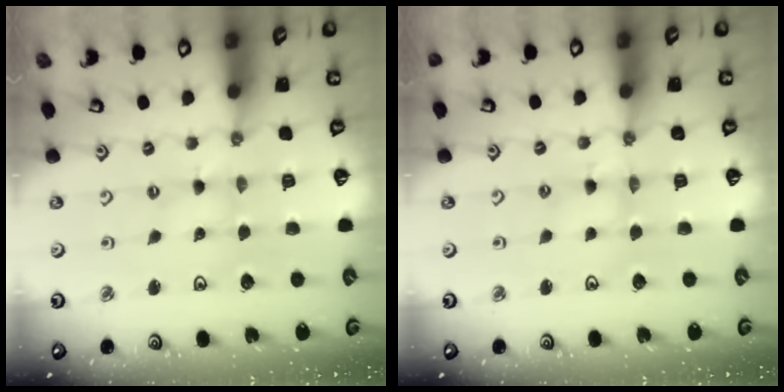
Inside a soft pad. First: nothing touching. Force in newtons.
{"total": 2.1, "press": 2.1, "slide": 0.3}